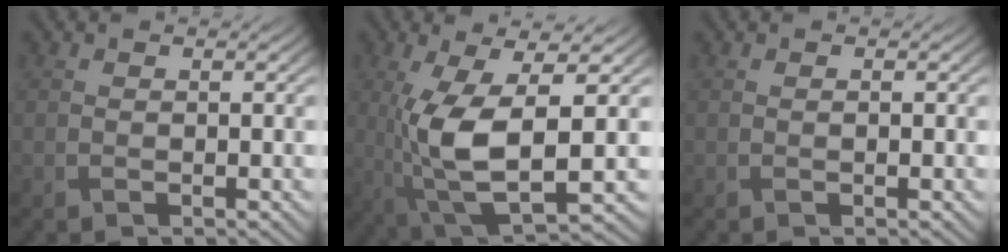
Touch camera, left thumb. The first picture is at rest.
{"total": 10.2, "force": [-0.3, 3.5, 9.6], "torque": [-0.203, -0.009, 0.001]}
{"total": 0.6, "force": [0.0, 0.1, 0.6], "torque": [-0.011, 0.000, 0.000]}